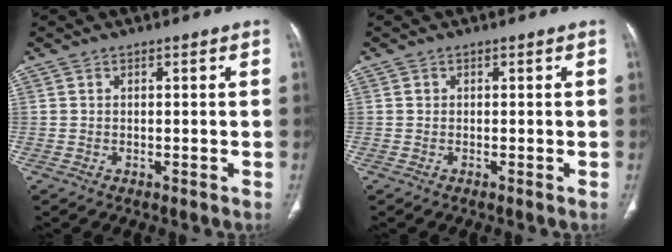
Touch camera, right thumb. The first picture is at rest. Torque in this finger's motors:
{"motor_torque": [-0.07, 0.06, 0.07, 0.02, -0.02]}